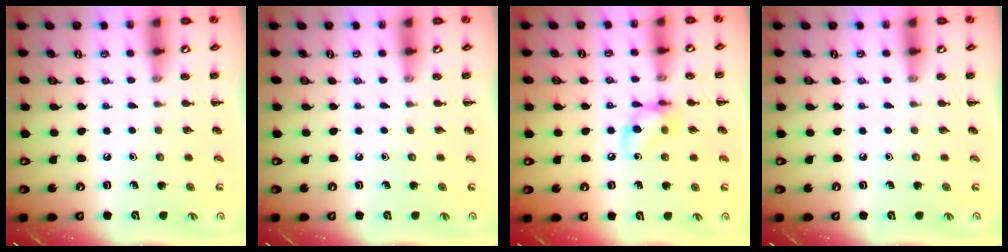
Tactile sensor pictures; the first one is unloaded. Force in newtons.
{"total": 0.0}
{"total": 9.3, "press": 9.3, "slide": 1.2}
{"total": 0.0}